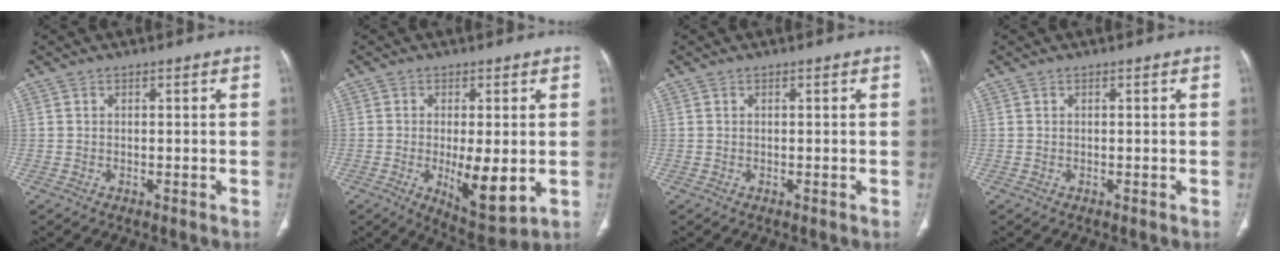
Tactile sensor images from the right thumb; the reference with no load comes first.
{"total": 10.0, "force": [-1.6, 3.6, 9.2], "torque": [-0.137, -0.025, -0.015]}
{"total": 0.0}
{"total": 0.0}